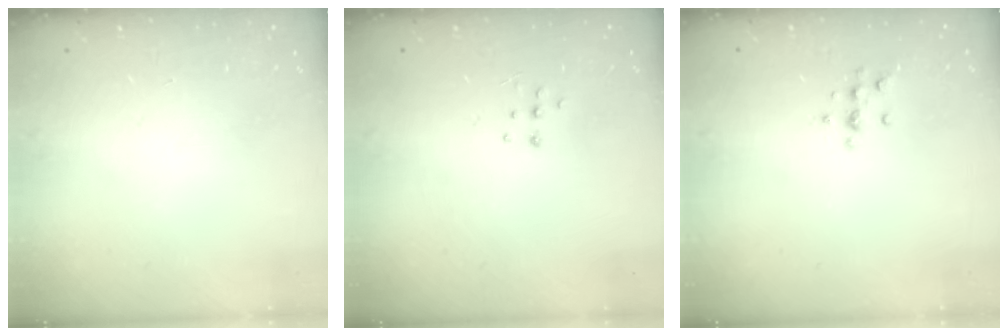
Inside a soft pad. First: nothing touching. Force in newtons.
{"total": 4.3, "press": 4.3, "slide": 0.4}
{"total": 5.6, "press": 5.6, "slide": 0.6}